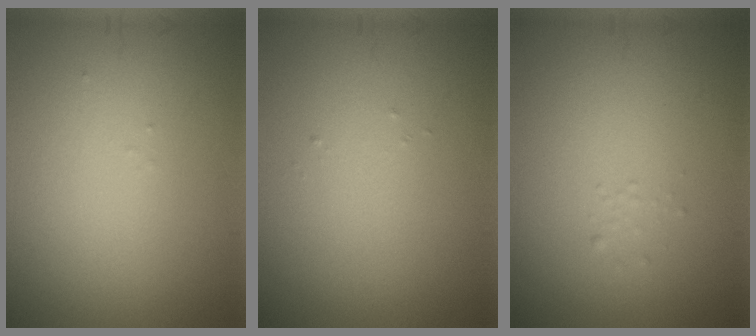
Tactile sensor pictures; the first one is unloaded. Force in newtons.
{"total": 0.0}
{"total": 0.7, "press": 0.7, "slide": 0.1}